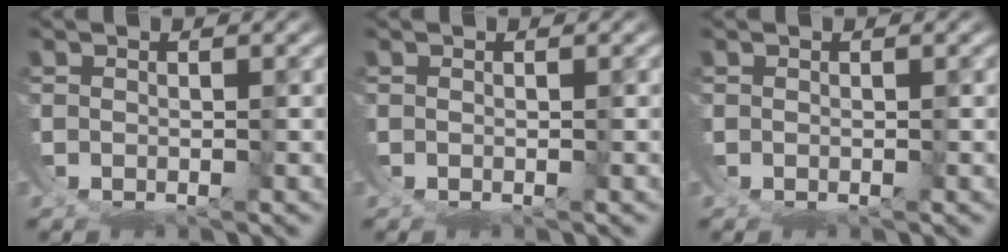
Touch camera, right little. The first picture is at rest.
{"total": 0.0}
{"total": 0.0}